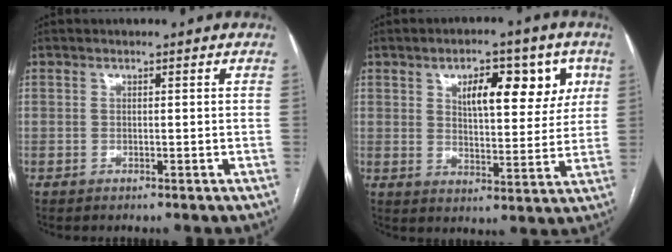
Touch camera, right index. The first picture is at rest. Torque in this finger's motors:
{"motor_torque": [0.65, 0.54, 0.21, 0.09]}